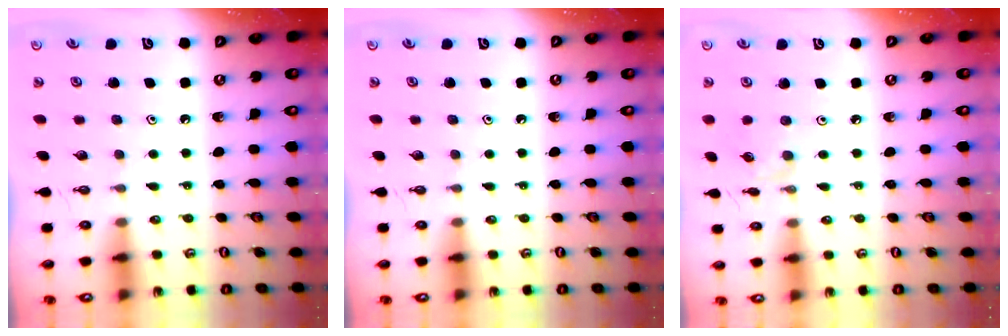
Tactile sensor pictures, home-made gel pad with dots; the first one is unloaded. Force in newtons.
{"total": 0.0}
{"total": 1.7, "press": 1.7, "slide": 0.4}